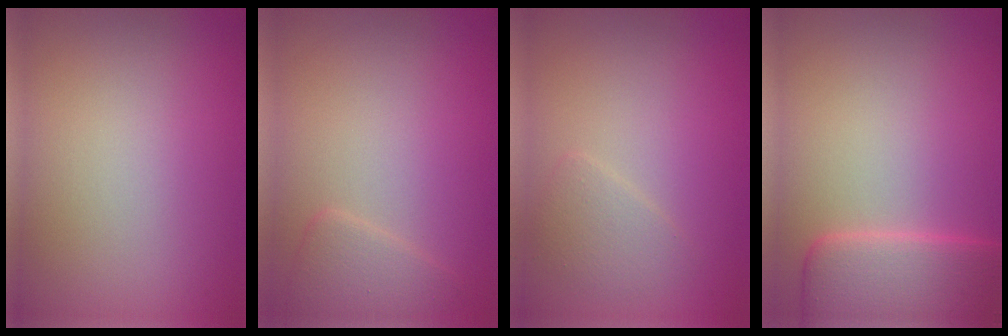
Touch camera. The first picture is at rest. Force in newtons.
{"total": 1.9, "press": 1.9, "slide": 0.1}
{"total": 1.7, "press": 1.7, "slide": 0.1}
{"total": 5.1, "press": 4.7, "slide": 1.9}